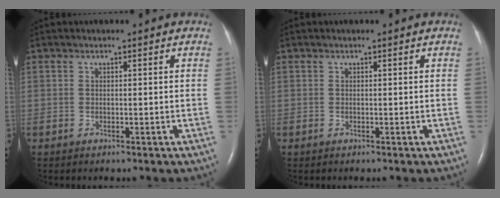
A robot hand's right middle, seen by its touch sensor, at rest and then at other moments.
{"total": 0.0}